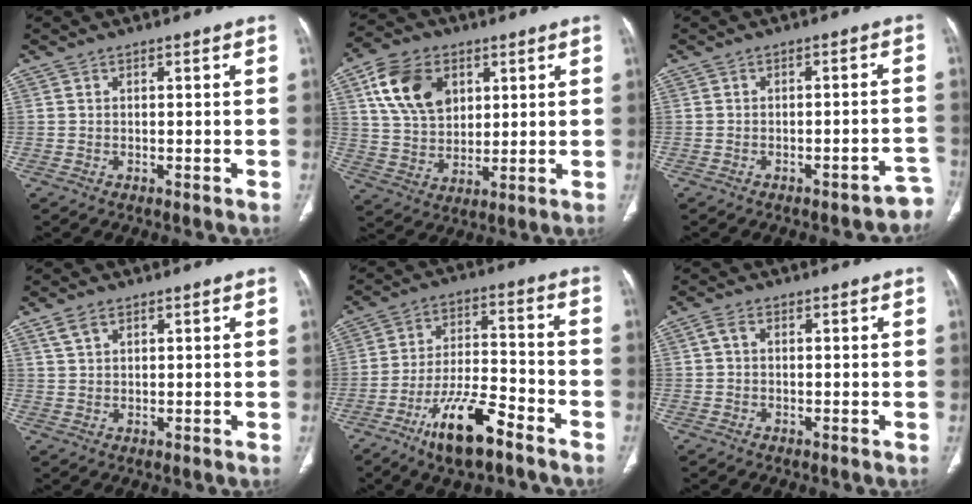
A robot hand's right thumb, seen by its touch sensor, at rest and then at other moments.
{"total": 13.6, "force": [5.3, 9.5, 8.2], "torque": [-0.126, -0.010, 0.101]}
{"total": 6.2, "force": [-4.7, 2.3, 3.3], "torque": [-0.015, 0.043, -0.055]}
{"total": 2.9, "force": [1.9, 1.6, 1.6], "torque": [-0.034, 0.001, 0.046]}
{"total": 13.2, "force": [-8.4, 4.1, 9.3], "torque": [-0.170, 0.050, -0.149]}
{"total": 1.6, "force": [0.3, 1.0, 1.2], "torque": [-0.026, 0.006, 0.004]}